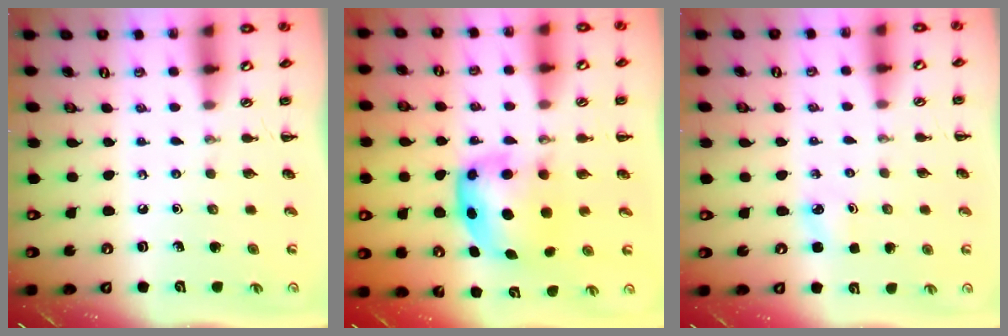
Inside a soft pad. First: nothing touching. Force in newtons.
{"total": 5.8, "press": 5.7, "slide": 0.7}
{"total": 3.0, "press": 2.8, "slide": 0.9}